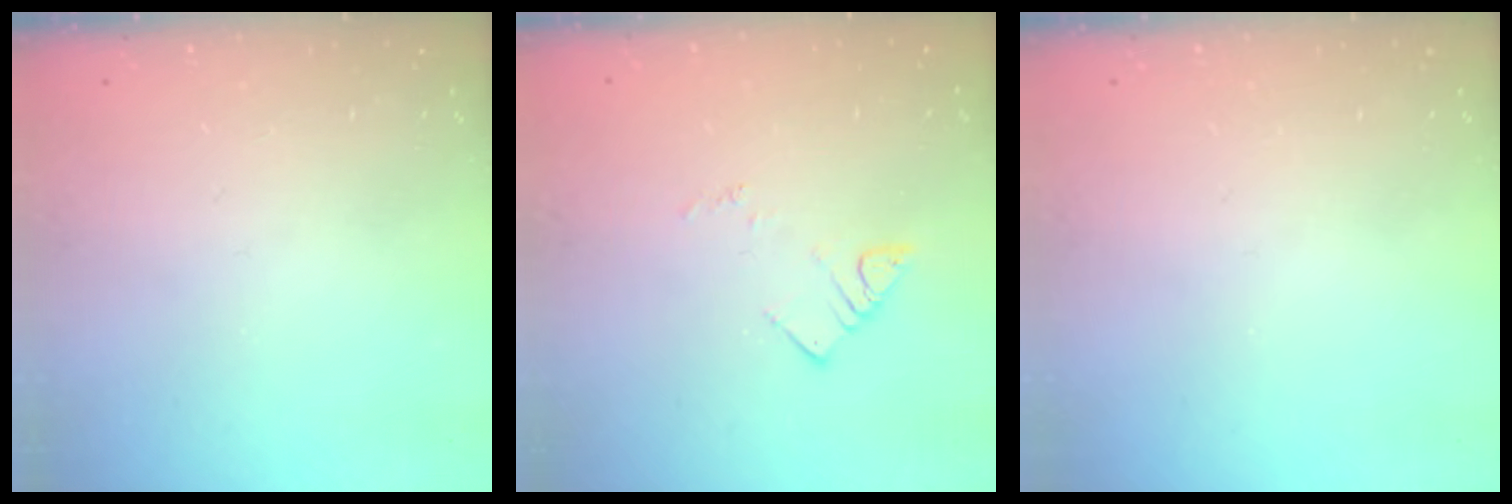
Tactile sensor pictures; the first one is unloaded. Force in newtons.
{"total": 4.5, "press": 4.5, "slide": 0.4}
{"total": 0.0}